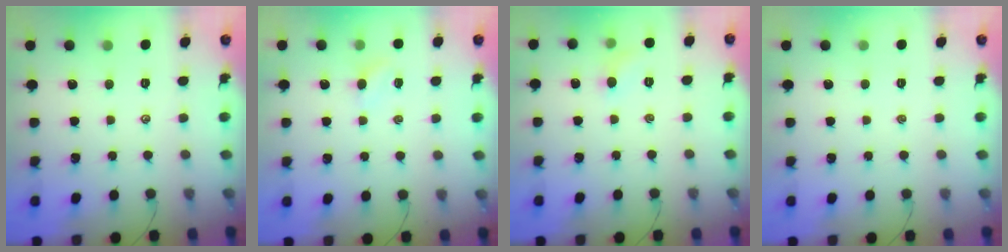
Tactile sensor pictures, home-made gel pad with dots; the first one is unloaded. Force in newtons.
{"total": 2.8, "press": 2.6, "slide": 1.0}
{"total": 5.2, "press": 4.9, "slide": 1.6}
{"total": 0.0}